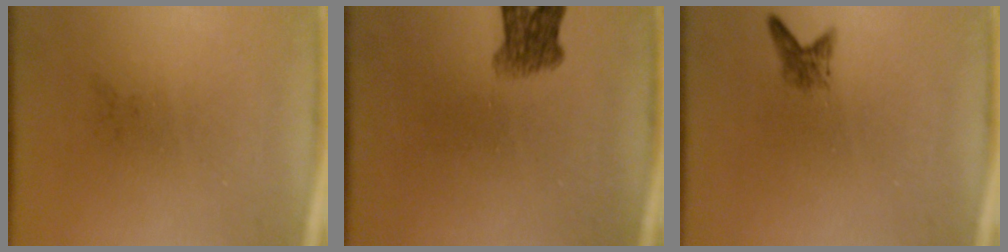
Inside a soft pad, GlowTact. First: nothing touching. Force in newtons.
{"total": 4.0}
{"total": 1.6}